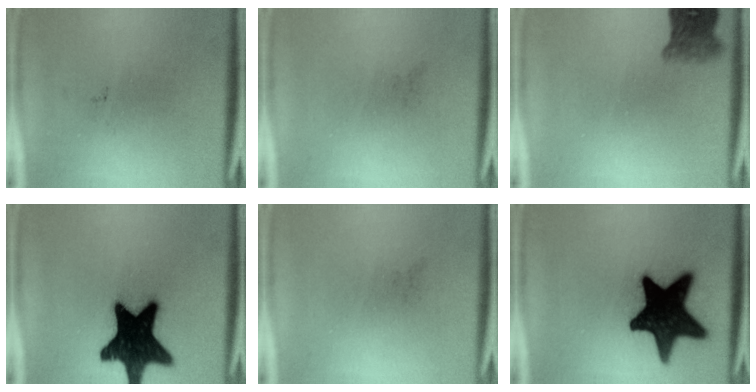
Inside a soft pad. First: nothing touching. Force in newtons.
{"total": 0.0}
{"total": 4.1}
{"total": 19.6}
{"total": 0.0}
{"total": 19.4}